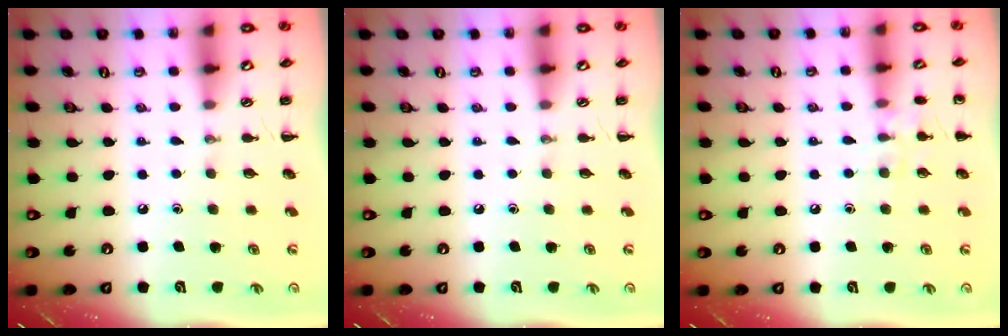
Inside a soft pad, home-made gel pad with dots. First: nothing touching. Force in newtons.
{"total": 0.0}
{"total": 7.4, "press": 7.1, "slide": 2.1}